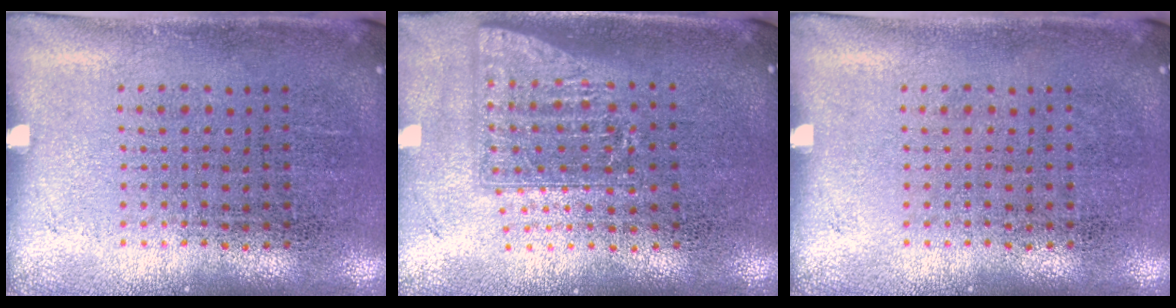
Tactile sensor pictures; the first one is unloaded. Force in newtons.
{"total": 1.6, "press": 1.2, "slide": 1.0}
{"total": 0.0}